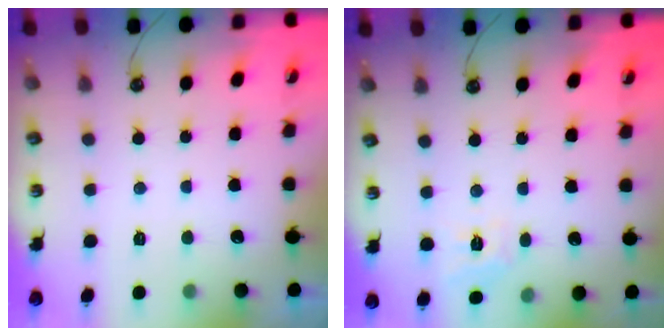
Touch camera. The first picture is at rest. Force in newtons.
{"total": 6.7, "press": 6.6, "slide": 0.4}